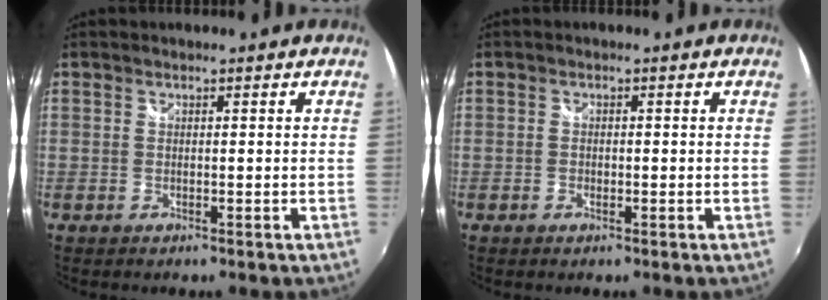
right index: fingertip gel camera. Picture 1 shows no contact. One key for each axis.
{"total": 0.9, "fx": -0.5, "fy": 0.7, "fz": 0.2, "tx": -0.006, "ty": -0.002, "tz": -0.008}